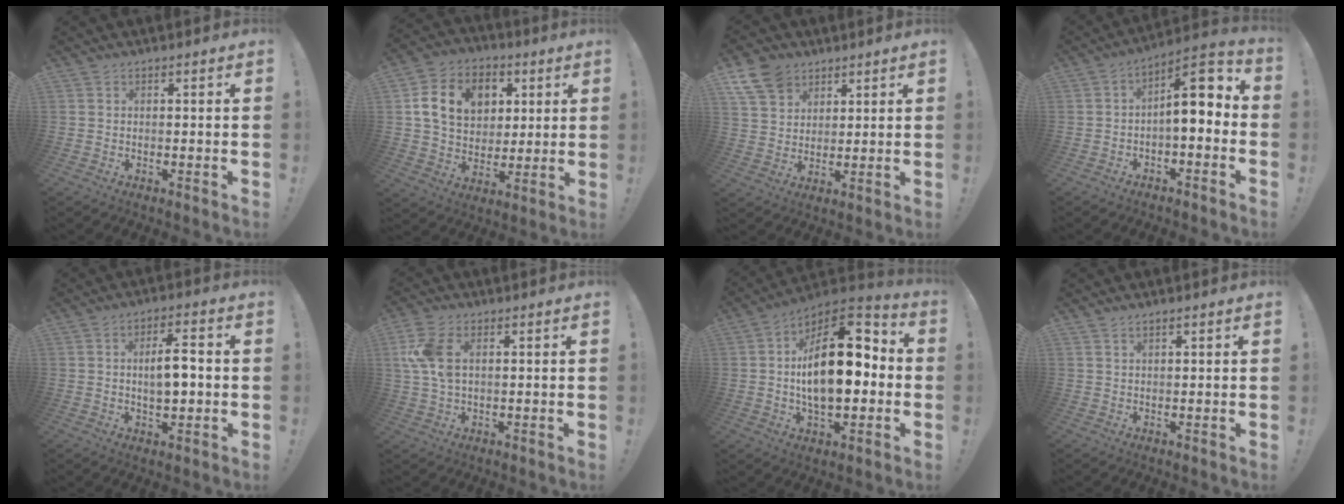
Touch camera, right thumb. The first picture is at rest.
{"total": 15.1, "force": [4.8, 11.7, 8.3], "torque": [-0.130, -0.010, 0.097]}
{"total": 10.1, "force": [6.4, 7.0, 3.7], "torque": [-0.069, -0.031, 0.128]}
{"total": 10.1, "force": [0.4, 4.3, 9.1], "torque": [-0.127, -0.002, 0.006]}
{"total": 7.4, "force": [-0.1, 3.1, 6.7], "torque": [-0.104, 0.008, -0.005]}
{"total": 8.8, "force": [2.2, 5.1, 6.9], "torque": [-0.151, 0.002, 0.041]}
{"total": 22.0, "force": [0.6, 11.8, 18.5], "torque": [-0.297, 0.008, 0.007]}
{"total": 1.3, "force": [1.0, 0.2, 0.8], "torque": [-0.022, 0.002, 0.020]}